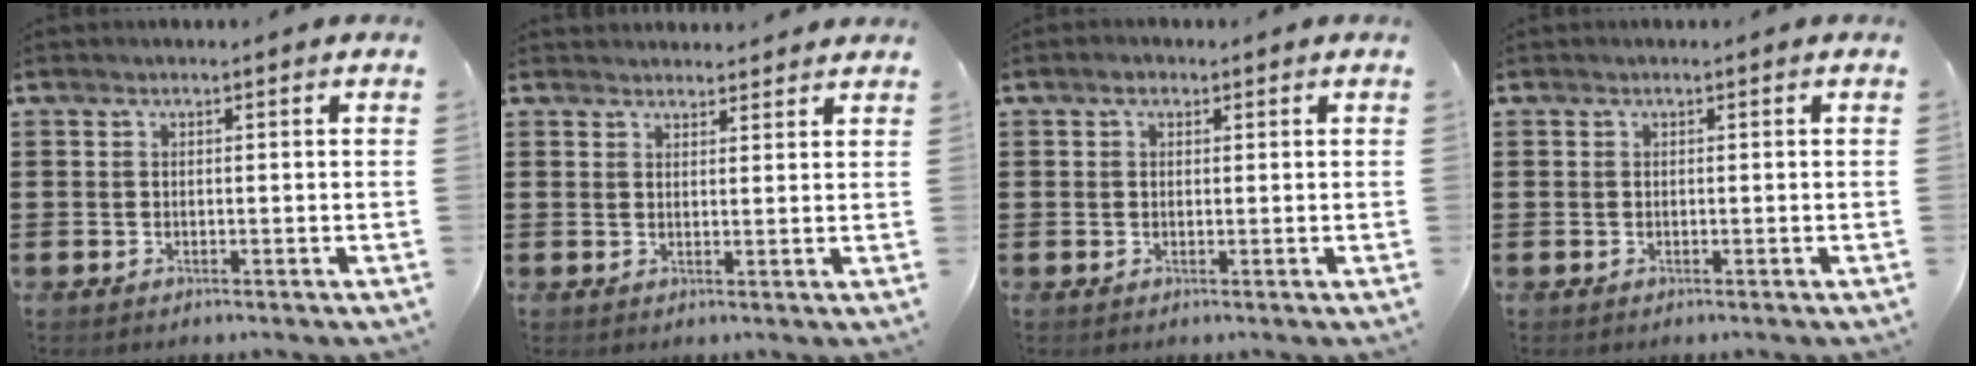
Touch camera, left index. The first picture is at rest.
{"total": 2.2, "force": [2.1, 0.4, -0.2], "torque": [-0.001, -0.002, 0.042]}
{"total": 1.6, "force": [0.9, 1.0, 0.9], "torque": [-0.013, 0.005, 0.013]}
{"total": 0.0}